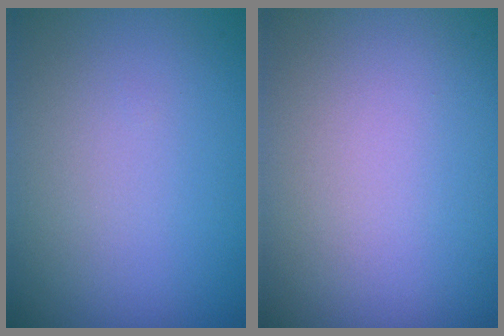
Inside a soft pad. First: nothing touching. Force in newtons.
{"total": 0.0}